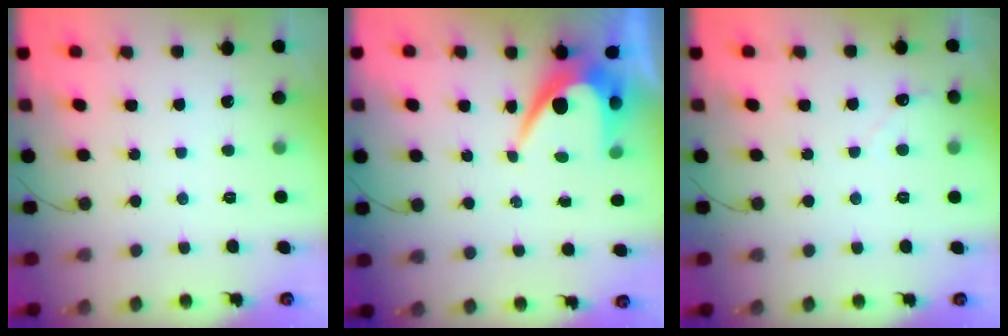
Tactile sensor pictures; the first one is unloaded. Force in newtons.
{"total": 7.6, "press": 7.6, "slide": 0.4}
{"total": 2.7, "press": 2.7, "slide": 0.3}